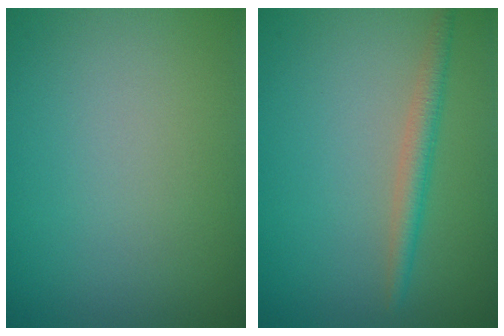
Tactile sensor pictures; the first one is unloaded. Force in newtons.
{"total": 2.3, "press": 2.3, "slide": 0.1}